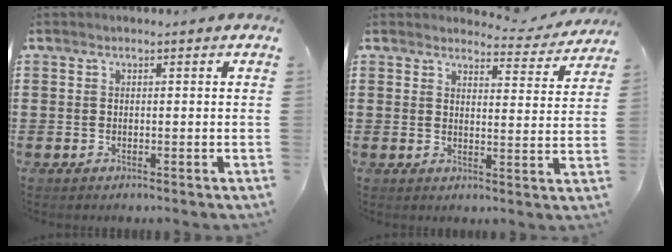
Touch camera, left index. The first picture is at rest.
{"total": 3.9, "force": [3.8, 0.7, 0.9], "torque": [-0.026, -0.020, 0.065]}